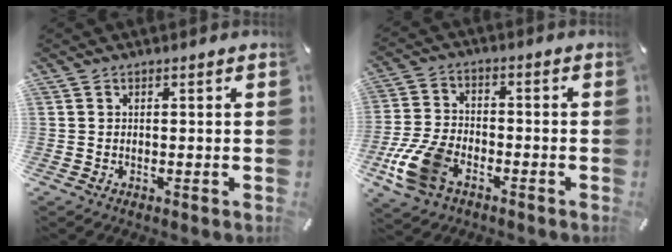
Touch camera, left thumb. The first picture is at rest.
{"total": 11.3, "force": [-5.6, 6.9, 6.9], "torque": [-0.149, 0.021, -0.101]}